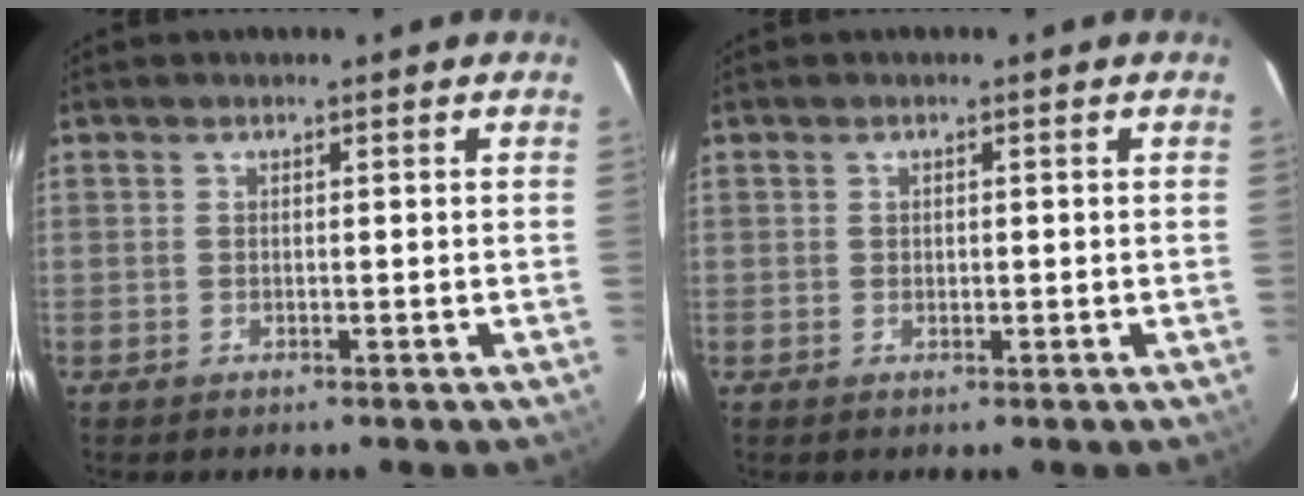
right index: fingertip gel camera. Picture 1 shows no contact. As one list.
[{"total": 0.8, "force": [0.0, 0.7, 0.3], "torque": [-0.003, 0.002, 0.001]}]